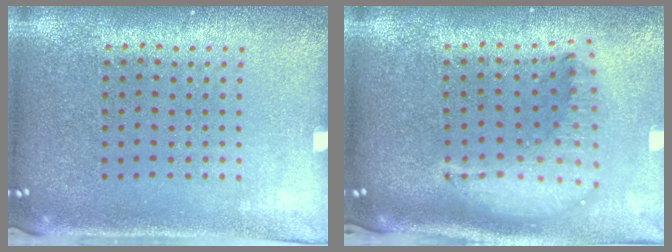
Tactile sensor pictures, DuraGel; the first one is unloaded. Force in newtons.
{"total": 1.8, "press": 1.5, "slide": 1.0}